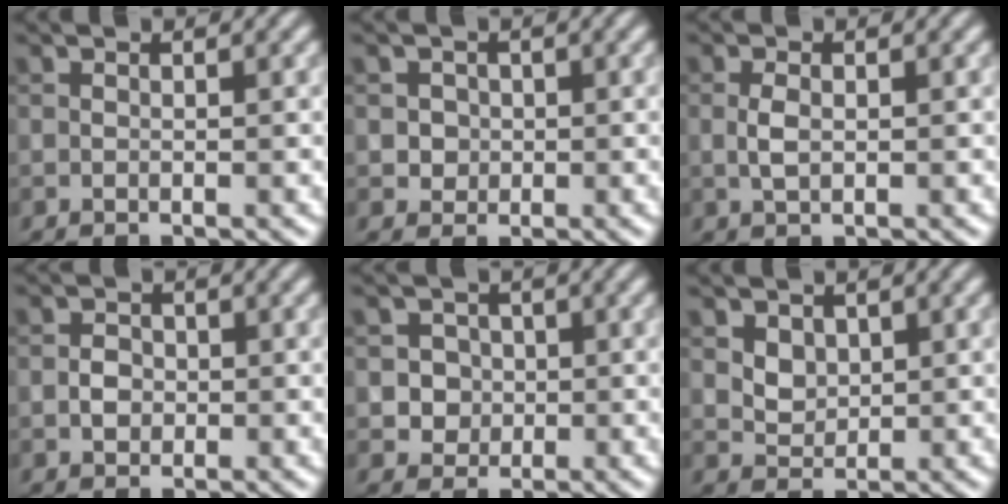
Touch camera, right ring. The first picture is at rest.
{"total": 1.7, "force": [0.2, 1.6, 0.5], "torque": [0.002, 0.002, 0.014]}
{"total": 1.5, "force": [0.0, 0.8, 1.2], "torque": [-0.031, -0.001, 0.001]}
{"total": 1.5, "force": [-0.3, 1.2, 0.8], "torque": [-0.013, 0.002, -0.010]}
{"total": 2.7, "force": [0.1, 2.6, 0.9], "torque": [0.006, 0.006, 0.002]}
{"total": 2.2, "force": [1.0, 1.6, 1.1], "torque": [-0.023, -0.003, 0.027]}